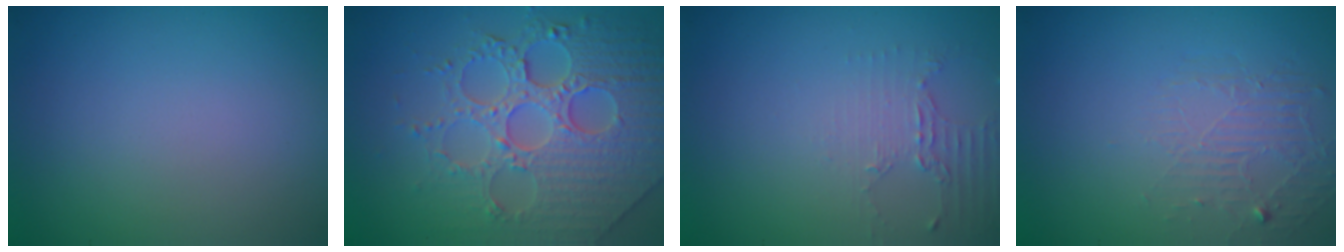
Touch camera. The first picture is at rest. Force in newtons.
{"total": 7.4, "press": 6.0, "slide": 4.3}
{"total": 2.1, "press": 1.5, "slide": 1.4}
{"total": 1.9, "press": 0.6, "slide": 1.8}